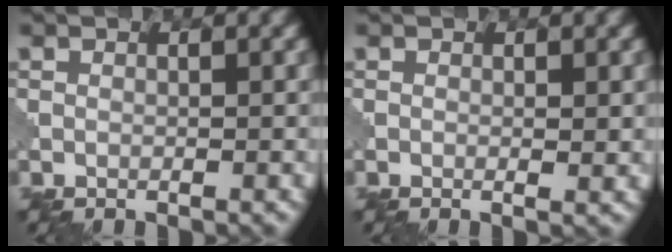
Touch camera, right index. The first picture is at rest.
{"total": 1.0, "force": [0.0, 0.1, 1.0], "torque": [-0.015, -0.003, -0.002]}